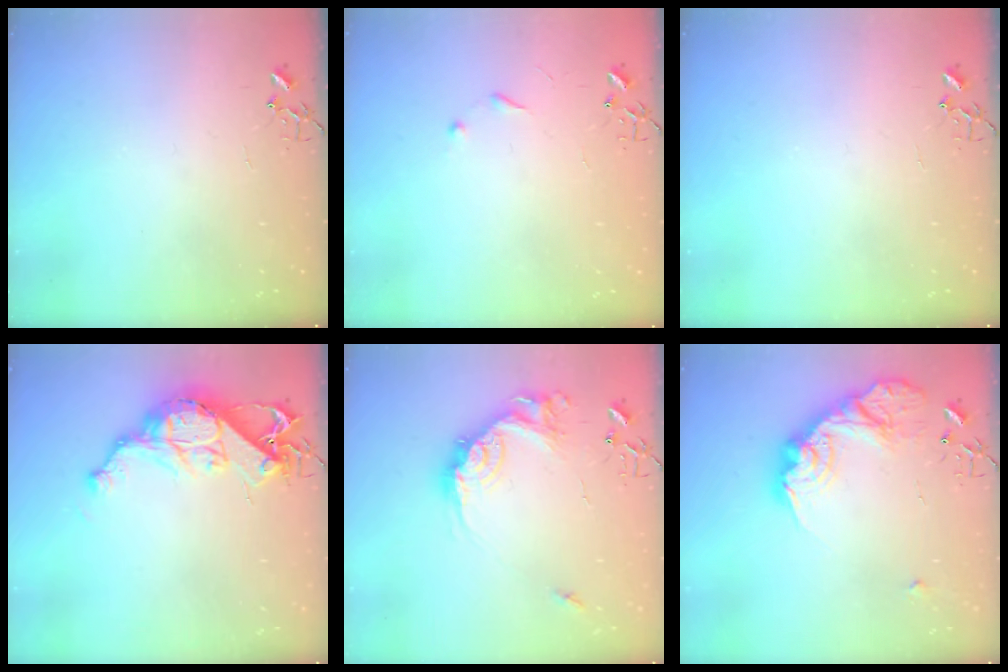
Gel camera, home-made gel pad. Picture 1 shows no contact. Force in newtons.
{"total": 6.0, "press": 6.0, "slide": 0.6}
{"total": 0.0}
{"total": 14.9, "press": 14.8, "slide": 1.0}
{"total": 16.6, "press": 16.6, "slide": 0.9}
{"total": 19.4, "press": 19.3, "slide": 1.5}